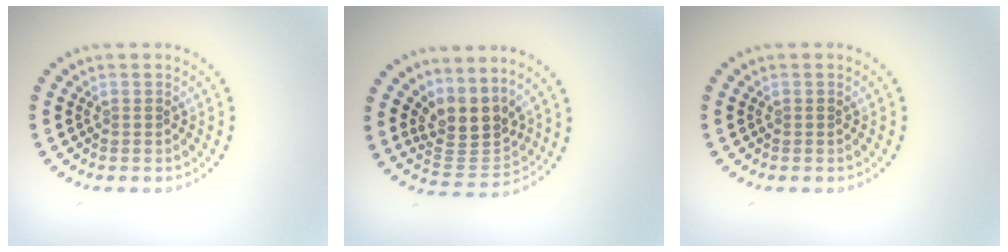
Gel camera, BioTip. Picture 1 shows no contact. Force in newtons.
{"total": 3.8, "press": 3.0, "slide": 2.4}
{"total": 0.0}